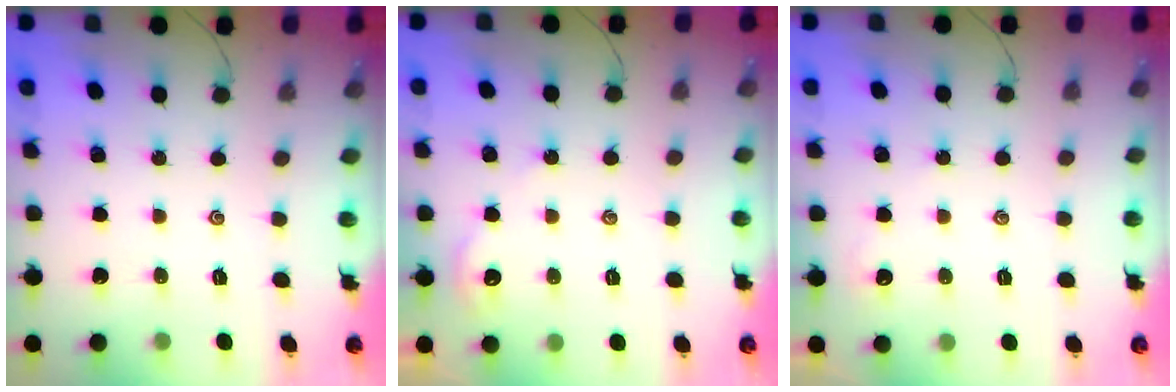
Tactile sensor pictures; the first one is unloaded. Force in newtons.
{"total": 2.8, "press": 2.7, "slide": 0.4}
{"total": 1.7, "press": 1.7, "slide": 0.3}